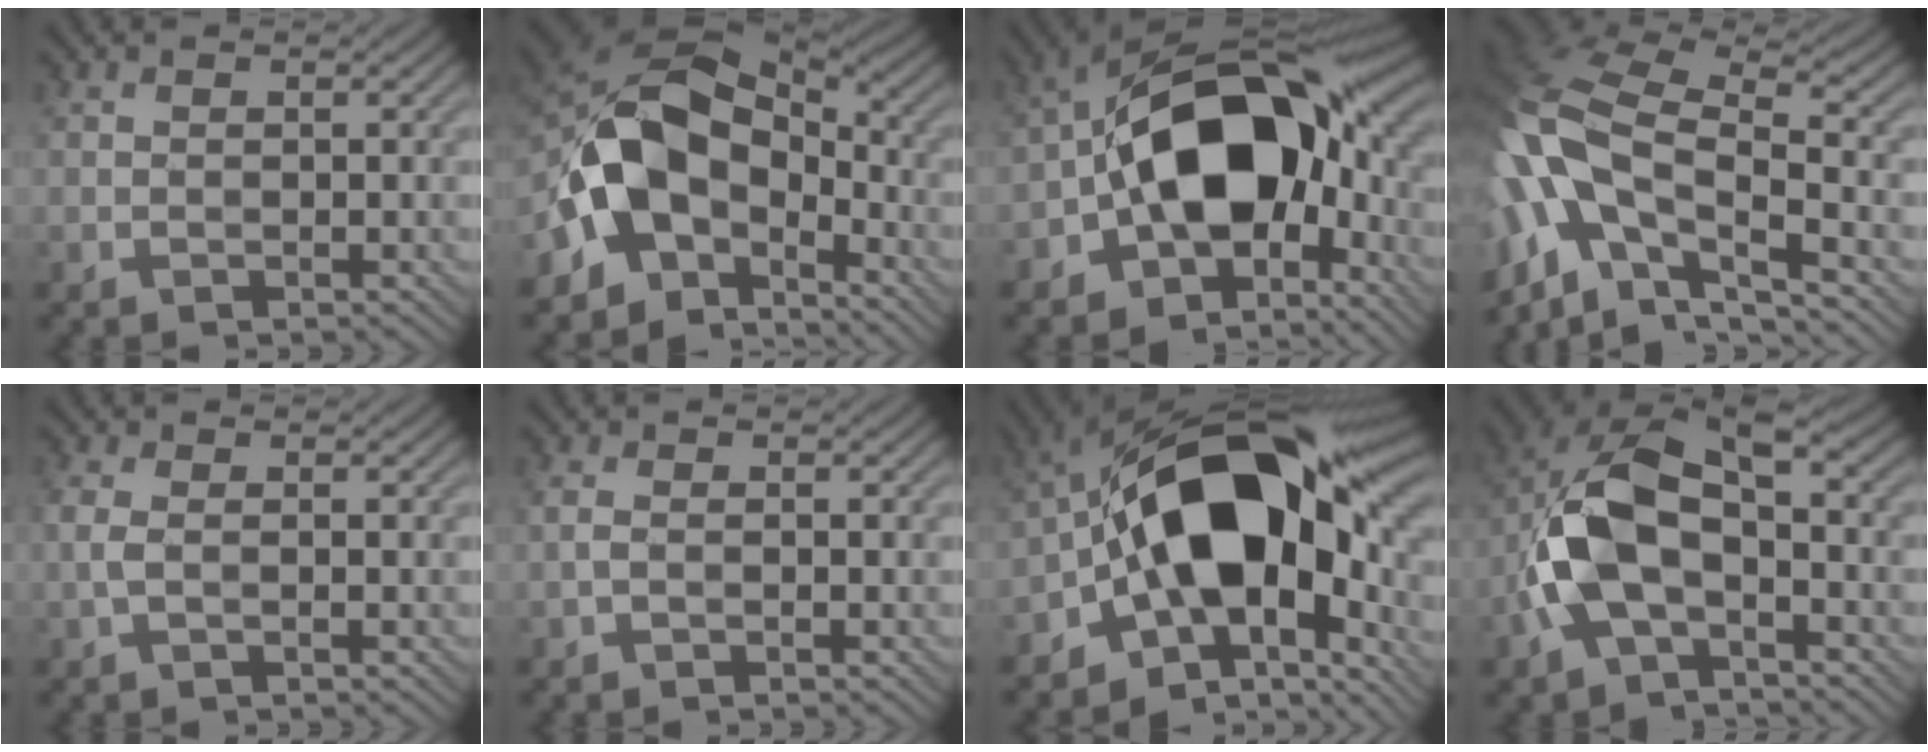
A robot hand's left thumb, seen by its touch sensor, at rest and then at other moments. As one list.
[{"total": 12.4, "force": [-4.2, 8.2, 8.2], "torque": [-0.148, 0.010, -0.091]}, {"total": 17.2, "force": [-3.0, 10.8, 13.0], "torque": [-0.189, 0.009, -0.066]}, {"total": 15.1, "force": [-4.4, 7.7, 12.3], "torque": [-0.269, -0.014, -0.085]}, {"total": 1.9, "force": [-0.4, 0.8, 1.7], "torque": [-0.047, 0.003, -0.014]}, {"total": 1.4, "force": [-0.6, 0.6, 1.1], "torque": [-0.029, 0.002, -0.015]}, {"total": 18.5, "force": [-2.5, 11.1, 14.6], "torque": [-0.221, 0.006, -0.053]}, {"total": 11.2, "force": [-2.2, 6.2, 9.0], "torque": [-0.201, 0.010, -0.053]}]